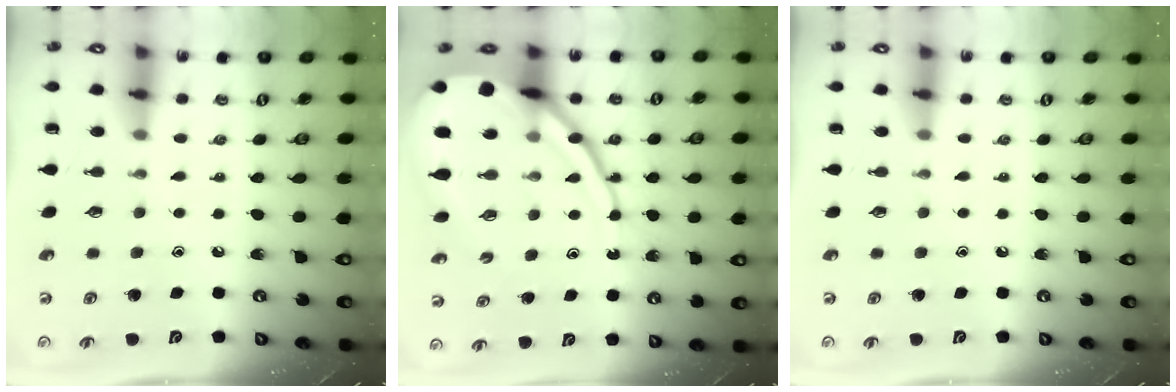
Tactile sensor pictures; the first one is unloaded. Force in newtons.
{"total": 19.1, "press": 18.9, "slide": 2.0}
{"total": 0.0}